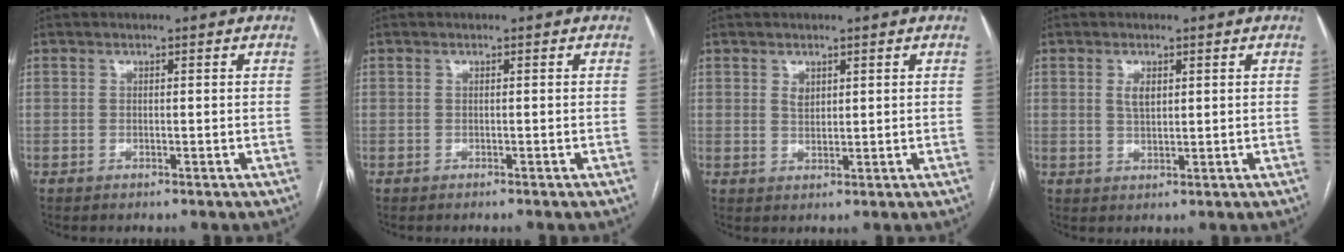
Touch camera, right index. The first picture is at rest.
{"total": 0.0}
{"total": 1.7, "force": [0.9, 1.1, 1.0], "torque": [-0.019, -0.002, 0.021]}
{"total": 2.4, "force": [0.9, 1.1, 2.0], "torque": [-0.041, 0.000, 0.019]}